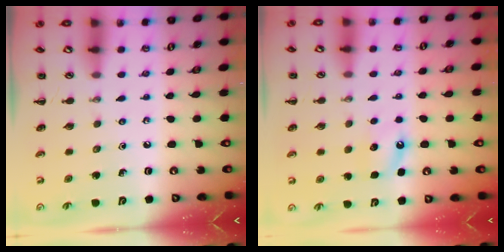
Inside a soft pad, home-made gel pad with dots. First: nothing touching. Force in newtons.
{"total": 5.2, "press": 4.9, "slide": 1.4}